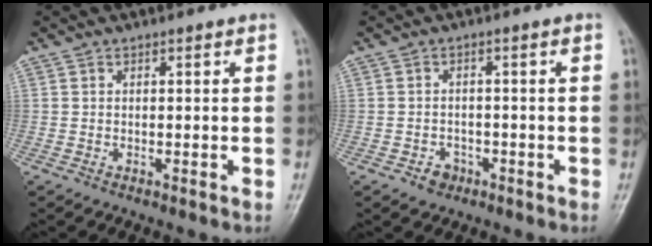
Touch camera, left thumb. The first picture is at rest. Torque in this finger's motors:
{"motor_torque": [-0.02, 0.02, 0.04, 0.00, 0.00]}